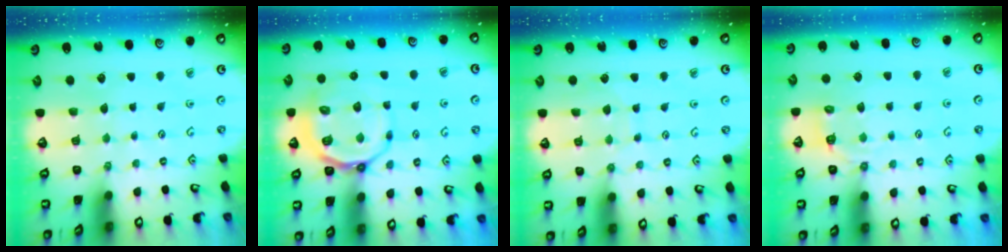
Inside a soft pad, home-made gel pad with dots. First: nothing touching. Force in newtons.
{"total": 11.7, "press": 11.4, "slide": 2.9}
{"total": 7.0, "press": 7.0, "slide": 0.6}
{"total": 3.7, "press": 3.0, "slide": 2.1}